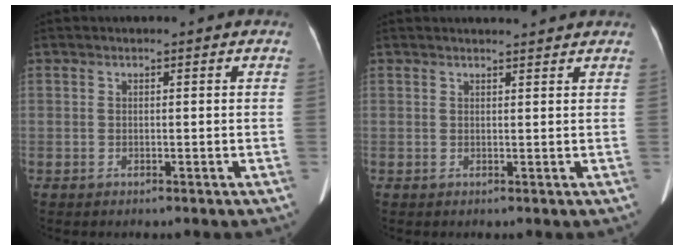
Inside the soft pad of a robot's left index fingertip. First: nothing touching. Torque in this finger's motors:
{"motor_torque": [0.43, -1.02, 0.03, 0.02]}